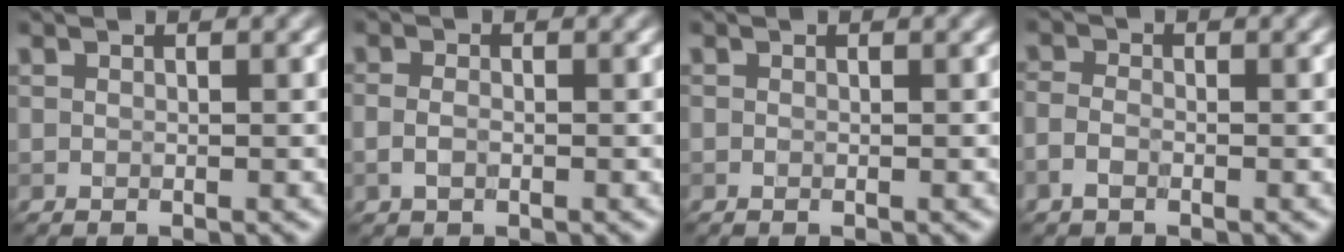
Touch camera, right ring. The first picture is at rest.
{"total": 1.4, "force": [-0.3, 0.9, 1.0], "torque": [-0.021, 0.000, -0.010]}
{"total": 0.0}
{"total": 1.7, "force": [-1.0, 0.9, 1.0], "torque": [-0.020, 0.002, -0.024]}